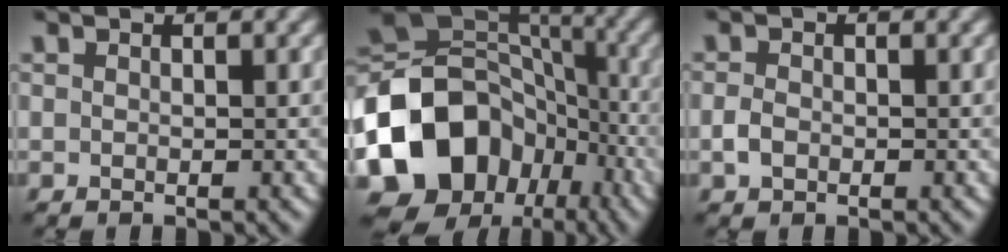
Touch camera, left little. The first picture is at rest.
{"total": 14.3, "force": [-5.5, 11.1, 7.2], "torque": [-0.156, 0.001, -0.106]}
{"total": 1.3, "force": [-0.6, 0.9, 0.8], "torque": [-0.019, 0.003, -0.015]}